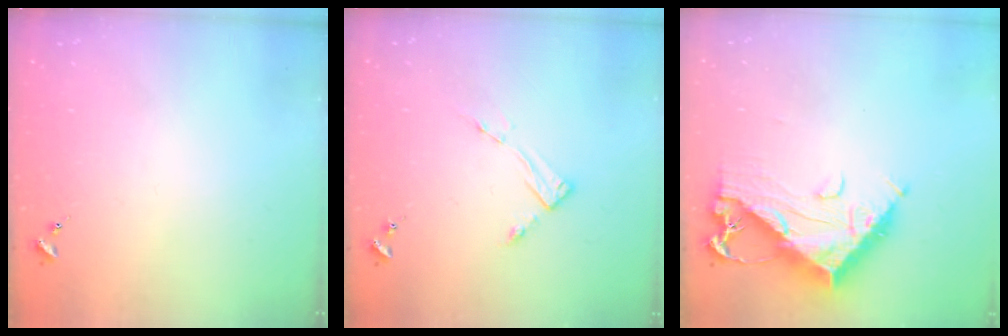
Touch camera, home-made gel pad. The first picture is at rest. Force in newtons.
{"total": 3.4, "press": 3.4, "slide": 0.4}
{"total": 13.6, "press": 13.6, "slide": 1.1}